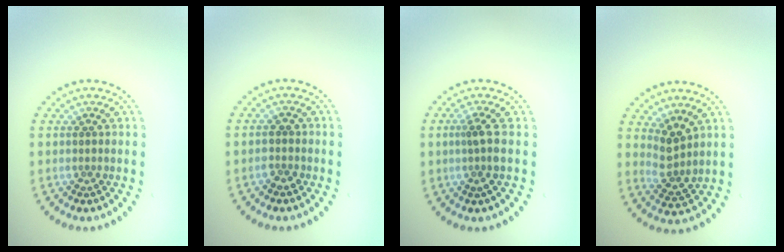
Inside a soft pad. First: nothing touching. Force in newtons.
{"total": 1.4, "press": 1.4, "slide": 0.3}
{"total": 1.8, "press": 1.3, "slide": 1.2}
{"total": 2.5, "press": 1.9, "slide": 1.6}